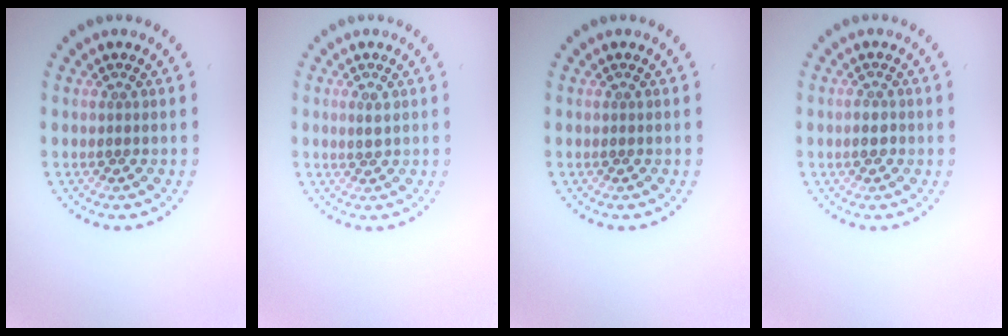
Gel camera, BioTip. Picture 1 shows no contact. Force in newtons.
{"total": 1.0, "press": 0.9, "slide": 0.4}
{"total": 0.0}
{"total": 1.0, "press": 1.0, "slide": 0.3}